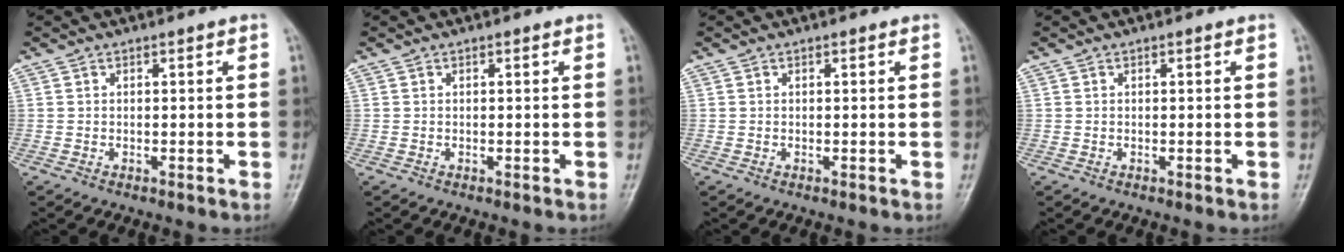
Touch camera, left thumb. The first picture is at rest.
{"total": 0.0}
{"total": 0.0}
{"total": 0.0}